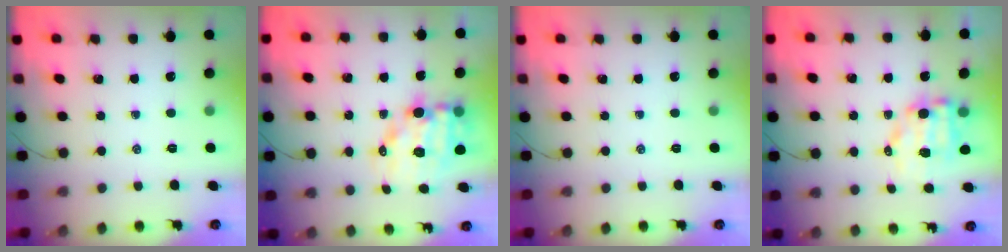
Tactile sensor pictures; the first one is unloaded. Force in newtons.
{"total": 10.7, "press": 10.3, "slide": 2.9}
{"total": 0.0}
{"total": 8.4, "press": 8.2, "slide": 1.7}